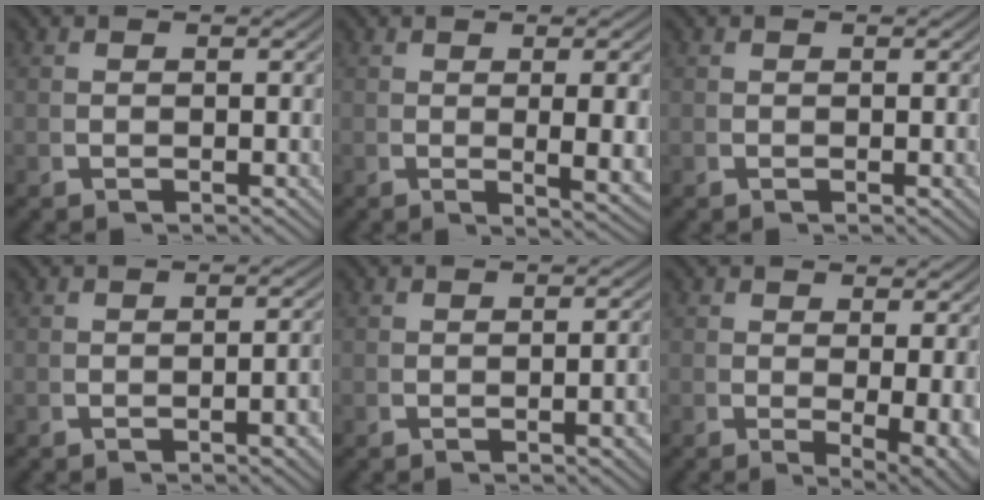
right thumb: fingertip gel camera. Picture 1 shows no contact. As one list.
[{"total": 5.2, "force": [-0.2, 1.4, 5.0], "torque": [-0.072, -0.005, 0.005]}, {"total": 0.0}, {"total": 2.3, "force": [-1.0, 0.3, 2.0], "torque": [-0.027, 0.008, -0.015]}, {"total": 2.0, "force": [-0.7, 0.3, 1.9], "torque": [-0.025, 0.008, -0.011]}, {"total": 4.4, "force": [-0.7, 1.7, 4.0], "torque": [-0.063, -0.024, 0.003]}]